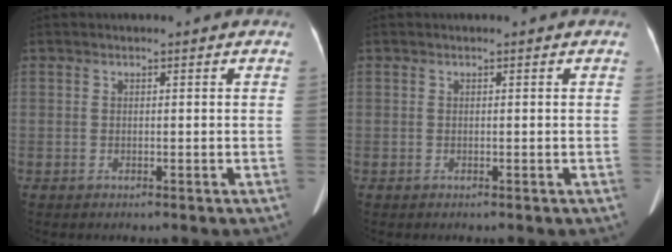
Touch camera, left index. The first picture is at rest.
{"total": 0.0}